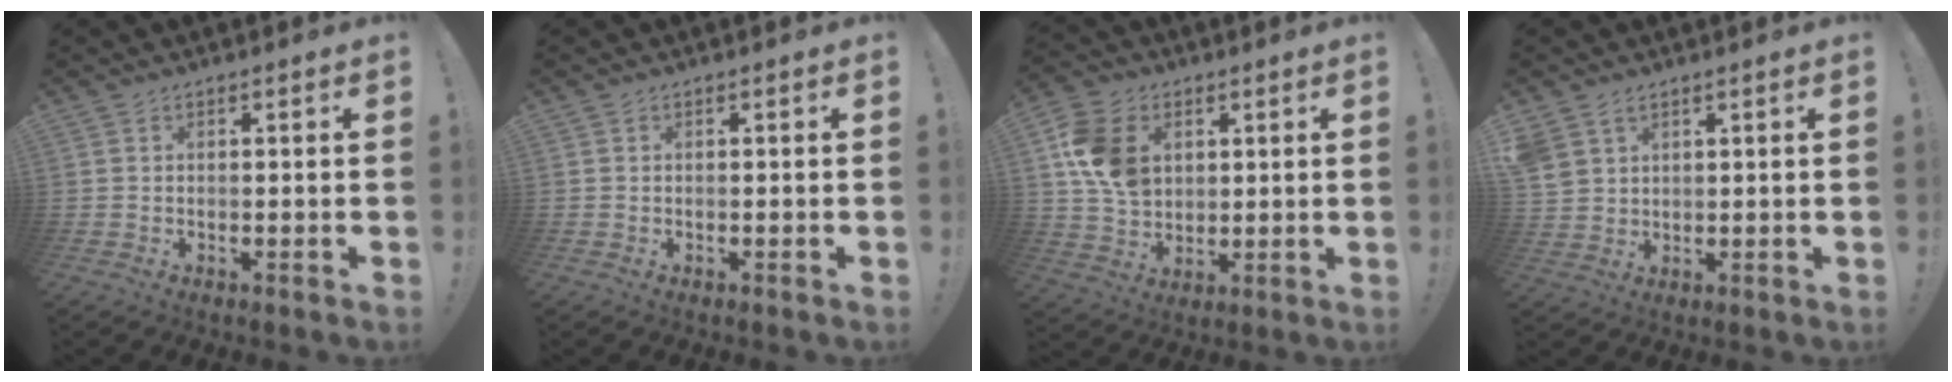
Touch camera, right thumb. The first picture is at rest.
{"total": 0.0}
{"total": 14.1, "force": [4.0, 10.8, 8.2], "torque": [-0.139, -0.004, 0.079]}
{"total": 4.9, "force": [3.1, 3.3, 1.7], "torque": [-0.029, -0.011, 0.064]}